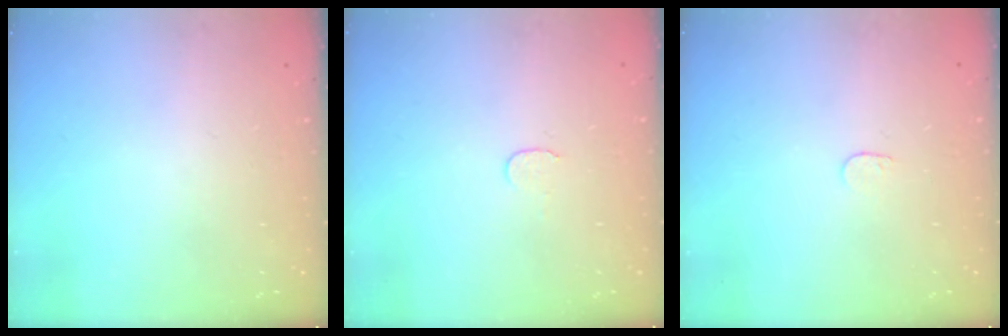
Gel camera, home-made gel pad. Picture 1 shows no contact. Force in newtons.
{"total": 3.8, "press": 3.8, "slide": 0.3}
{"total": 3.6, "press": 3.6, "slide": 0.3}